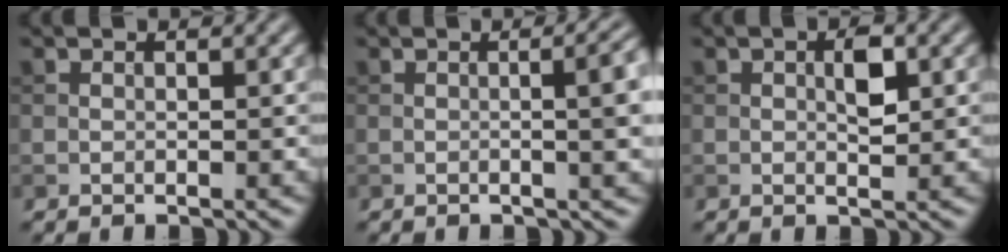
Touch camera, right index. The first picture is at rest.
{"total": 6.9, "force": [0.0, 2.8, 6.3], "torque": [-0.043, 0.013, -0.001]}
{"total": 2.3, "force": [0.5, 0.9, 2.1], "torque": [-0.035, 0.001, 0.007]}